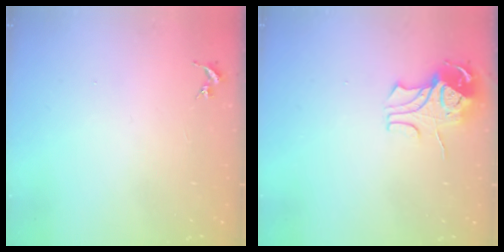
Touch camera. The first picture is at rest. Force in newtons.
{"total": 9.0, "press": 8.9, "slide": 1.0}